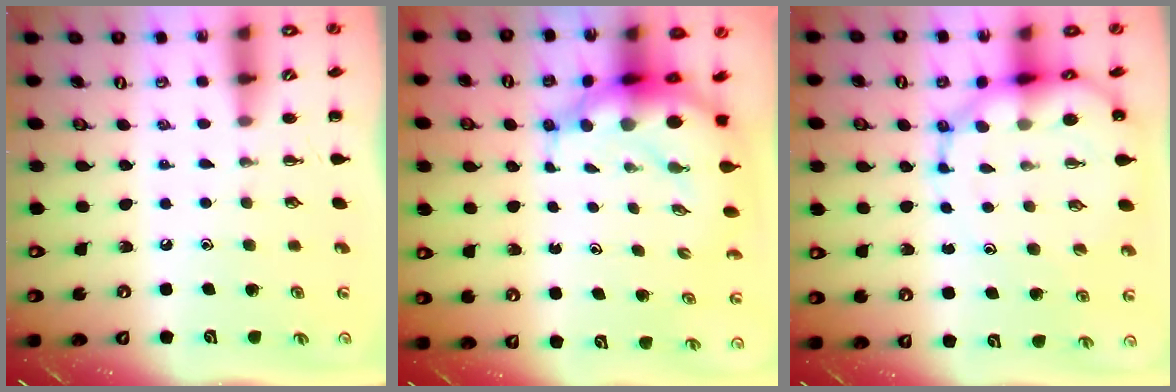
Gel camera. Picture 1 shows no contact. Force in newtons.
{"total": 9.1, "press": 8.8, "slide": 2.4}
{"total": 12.2, "press": 11.7, "slide": 3.4}